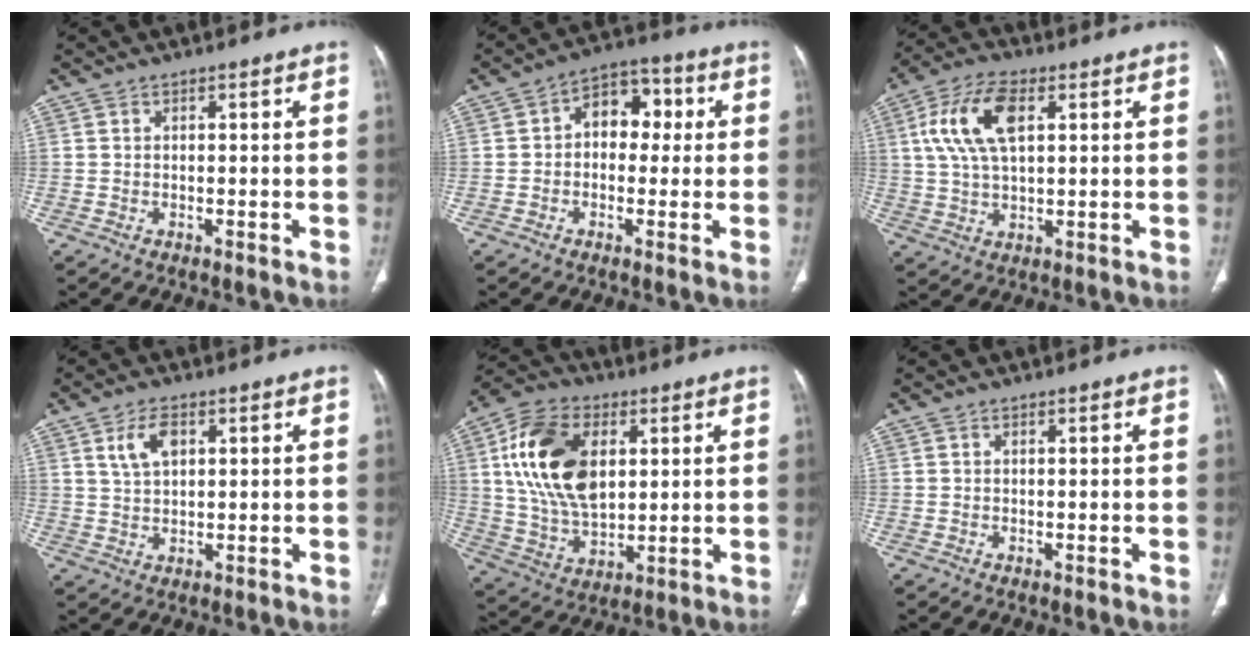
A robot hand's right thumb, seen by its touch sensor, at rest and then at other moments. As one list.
[{"total": 9.0, "force": [0.9, 6.4, 6.3], "torque": [-0.053, 0.029, 0.004]}, {"total": 11.9, "force": [3.5, 5.9, 9.8], "torque": [-0.199, 0.008, 0.066]}, {"total": 5.4, "force": [2.2, 3.0, 3.9], "torque": [-0.068, -0.005, 0.045]}, {"total": 18.7, "force": [4.6, 11.6, 13.9], "torque": [-0.241, -0.005, 0.088]}, {"total": 0.0}]